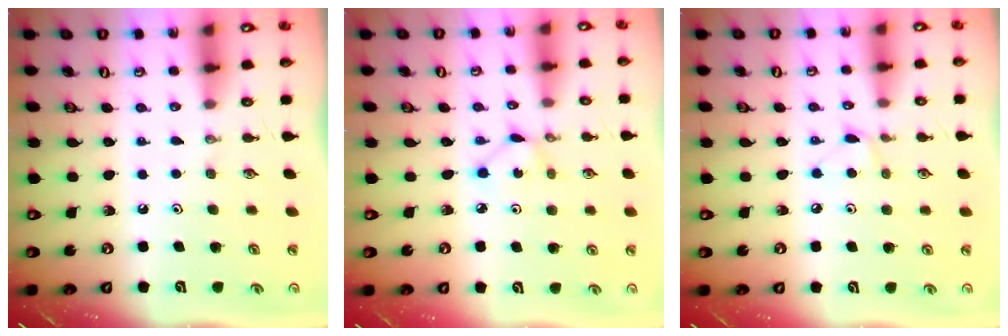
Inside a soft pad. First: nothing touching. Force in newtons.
{"total": 1.7, "press": 1.7, "slide": 0.1}
{"total": 4.8, "press": 4.7, "slide": 0.6}